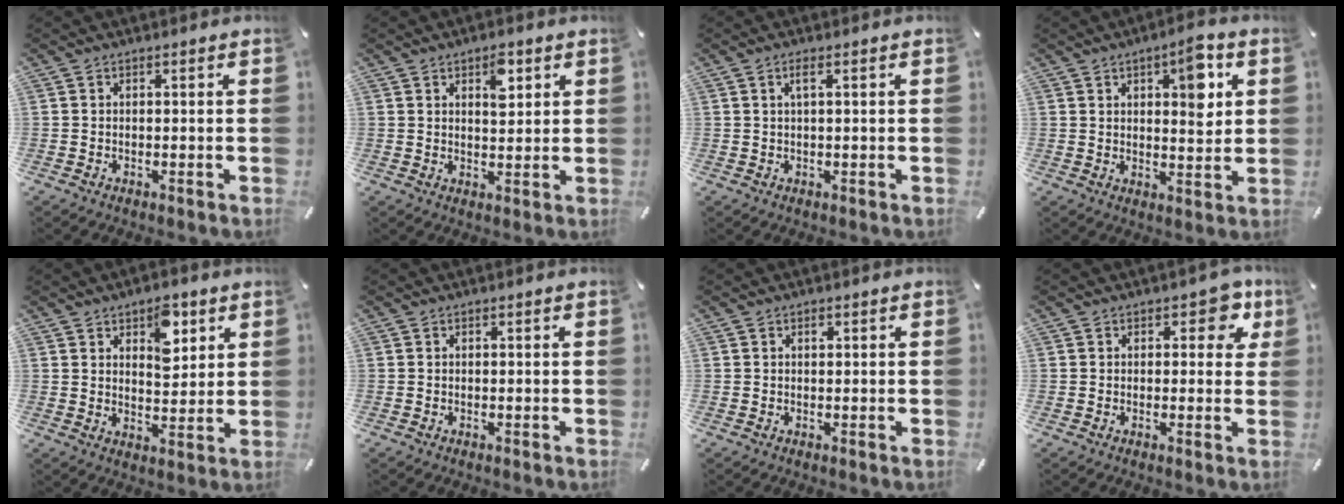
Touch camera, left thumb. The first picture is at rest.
{"total": 5.6, "force": [2.8, 3.1, 3.8], "torque": [-0.041, -0.010, 0.040]}
{"total": 2.1, "force": [0.7, 0.4, 2.0], "torque": [-0.041, 0.004, 0.010]}
{"total": 9.2, "force": [3.9, 4.3, 7.2], "torque": [-0.079, -0.022, 0.057]}
{"total": 8.1, "force": [4.6, 4.9, 4.5], "torque": [-0.048, -0.016, 0.074]}
{"total": 0.0}
{"total": 0.6, "force": [0.2, 0.5, 0.4], "torque": [0.000, -0.003, 0.003]}
{"total": 6.1, "force": [2.8, 3.6, 4.0], "torque": [-0.031, -0.005, 0.041]}